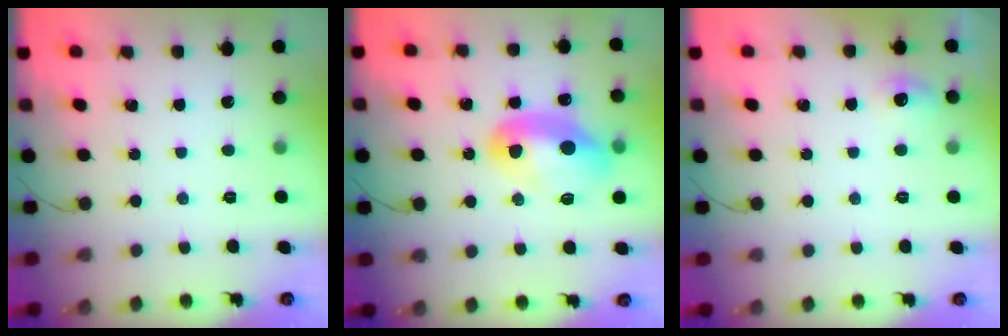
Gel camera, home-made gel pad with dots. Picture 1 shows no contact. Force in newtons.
{"total": 14.1, "press": 14.1, "slide": 0.7}
{"total": 5.3, "press": 5.0, "slide": 1.7}